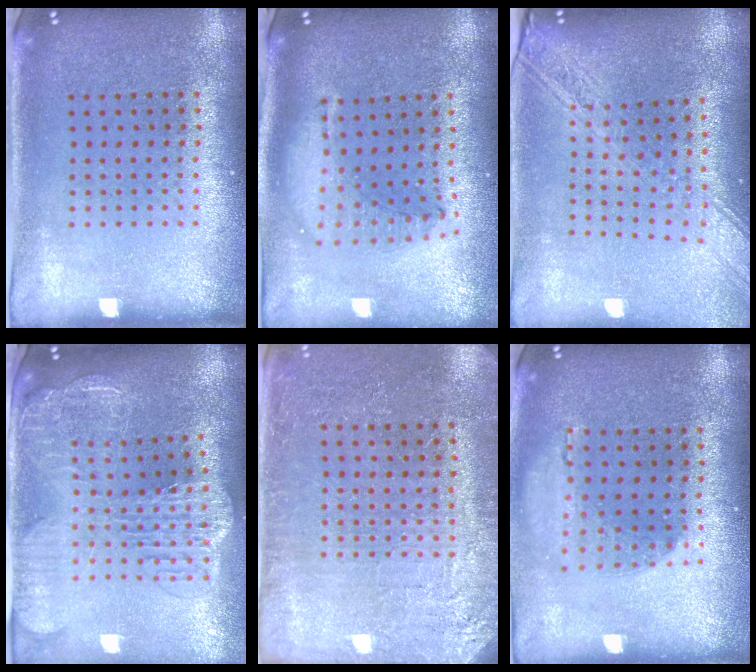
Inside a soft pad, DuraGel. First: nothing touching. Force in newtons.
{"total": 1.5, "press": 1.3, "slide": 0.7}
{"total": 2.5, "press": 2.0, "slide": 1.4}
{"total": 3.3, "press": 2.6, "slide": 1.9}
{"total": 2.7, "press": 2.7, "slide": 0.4}
{"total": 1.1, "press": 1.1, "slide": 0.2}